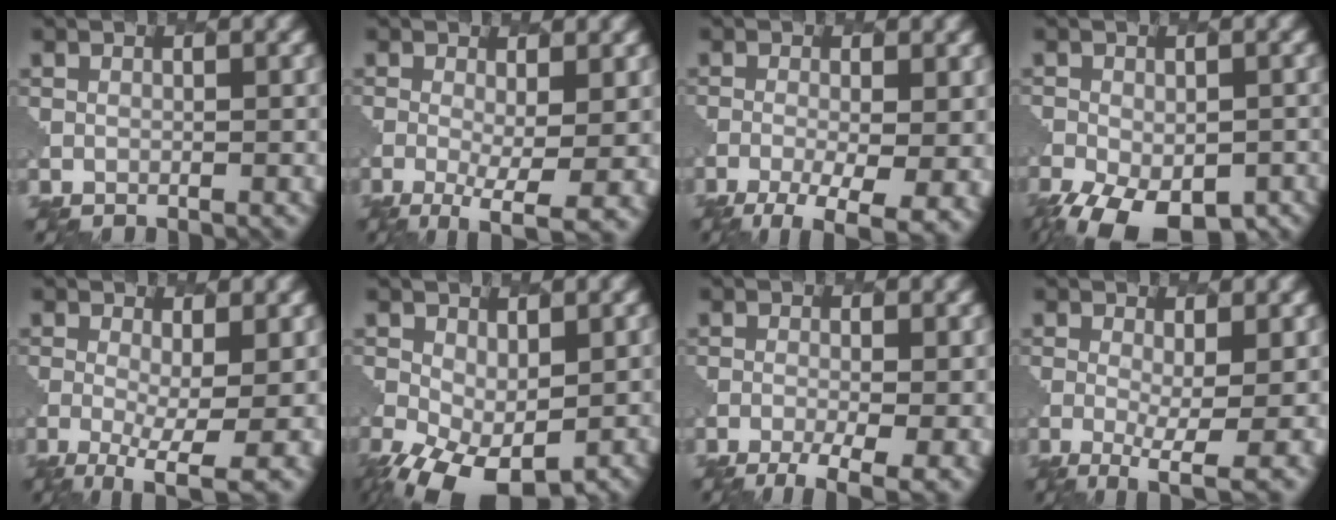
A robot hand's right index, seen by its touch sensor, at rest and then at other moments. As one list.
[{"total": 5.6, "force": [-1.2, 1.5, 5.2], "torque": [-0.097, -0.011, -0.016]}, {"total": 7.4, "force": [-3.4, 2.6, 6.1], "torque": [-0.105, -0.023, -0.046]}, {"total": 10.8, "force": [-7.0, 5.2, 6.4], "torque": [-0.115, -0.041, -0.097]}, {"total": 6.9, "force": [-1.7, 2.1, 6.4], "torque": [-0.112, -0.015, -0.023]}, {"total": 7.0, "force": [-2.2, 4.0, 5.3], "torque": [-0.125, -0.026, -0.030]}, {"total": 5.4, "force": [-2.5, 1.7, 4.5], "torque": [-0.078, -0.012, -0.034]}, {"total": 5.3, "force": [-0.7, 1.3, 5.1], "torque": [-0.091, -0.014, -0.010]}]